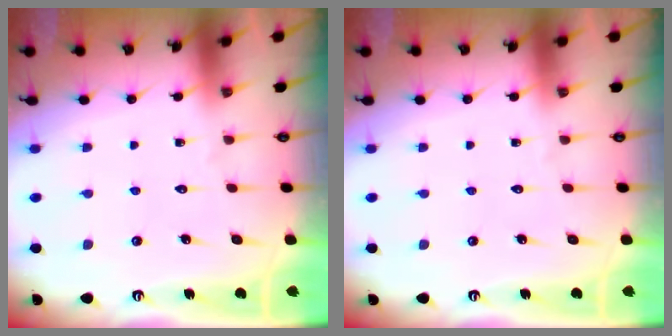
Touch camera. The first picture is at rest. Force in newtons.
{"total": 0.0}